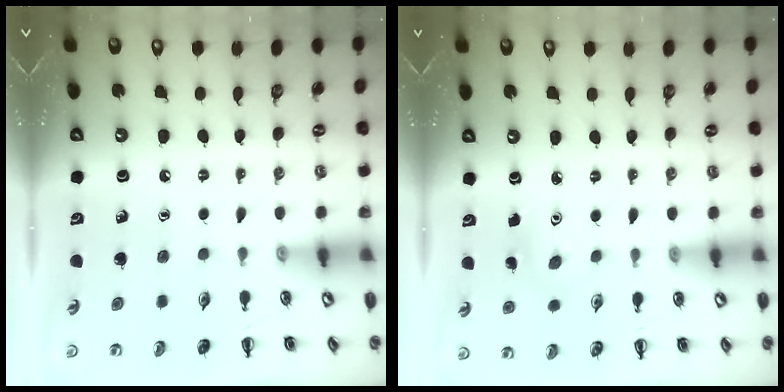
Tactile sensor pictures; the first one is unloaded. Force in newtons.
{"total": 3.5, "press": 3.4, "slide": 1.0}